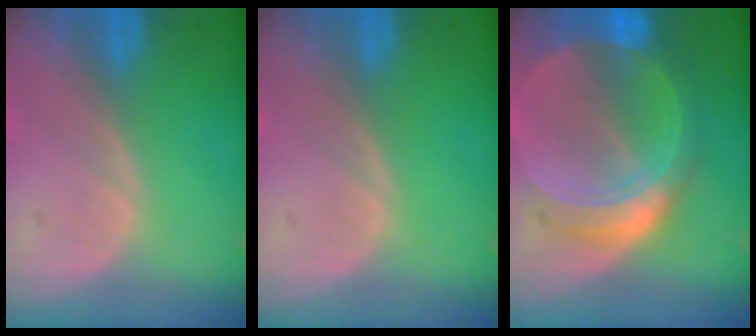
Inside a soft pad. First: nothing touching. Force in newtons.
{"total": 0.0}
{"total": 8.7, "press": 8.7, "slide": 0.6}